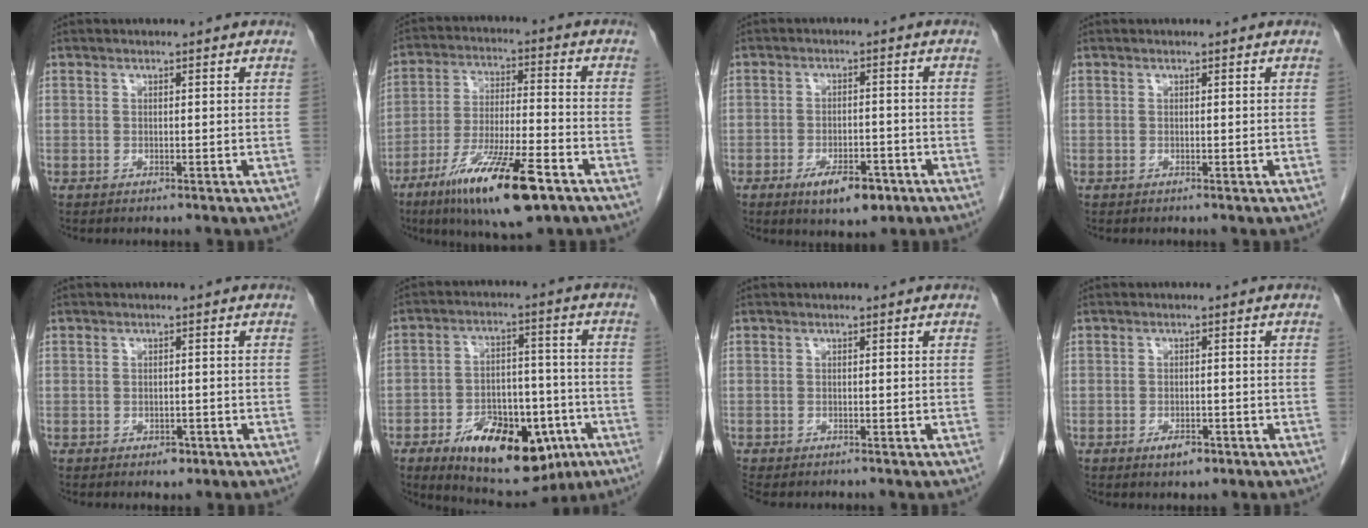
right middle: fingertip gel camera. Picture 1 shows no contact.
{"total": 15.9, "force": [-9.3, 2.4, 12.6], "torque": [-0.228, -0.031, -0.159]}
{"total": 6.7, "force": [-3.9, 2.7, 4.7], "torque": [-0.074, -0.003, -0.053]}
{"total": 0.0}
{"total": 1.8, "force": [-1.0, 1.1, 0.9], "torque": [-0.010, 0.003, -0.008]}
{"total": 19.2, "force": [-9.4, 10.3, 13.2], "torque": [-0.187, 0.015, -0.127]}
{"total": 3.0, "force": [-2.6, 1.1, 1.2], "torque": [-0.019, -0.009, -0.036]}
{"total": 2.6, "force": [-1.5, 1.2, 1.7], "torque": [-0.027, 0.002, -0.018]}